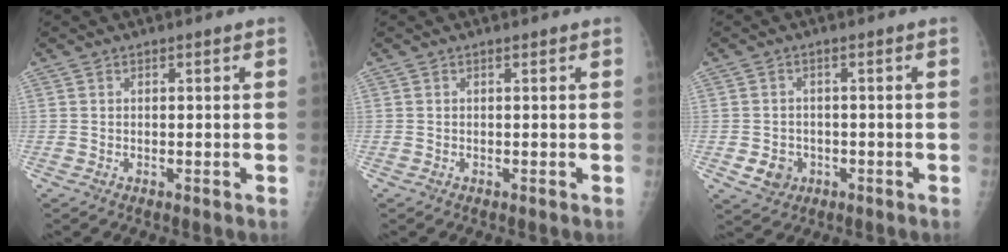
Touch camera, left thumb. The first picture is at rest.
{"total": 0.0}
{"total": 4.1, "force": [-1.2, 3.6, 1.6], "torque": [-0.013, 0.004, -0.012]}